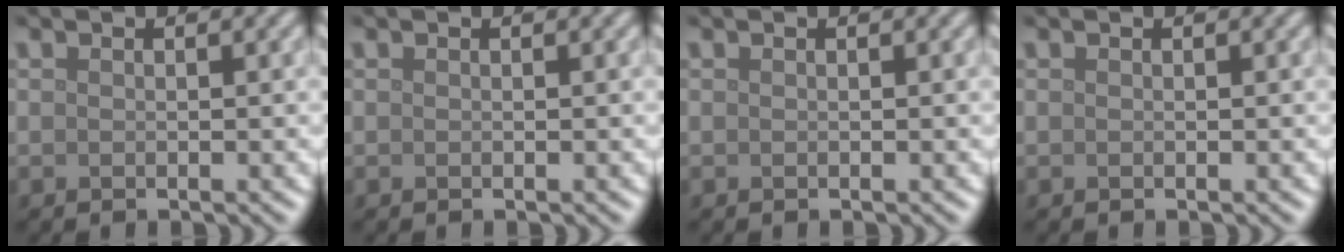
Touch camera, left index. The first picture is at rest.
{"total": 0.0}
{"total": 0.0}
{"total": 0.0}